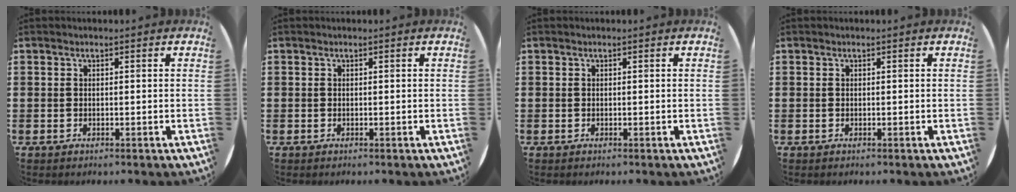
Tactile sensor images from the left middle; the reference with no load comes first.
{"total": 0.0}
{"total": 0.0}
{"total": 0.0}